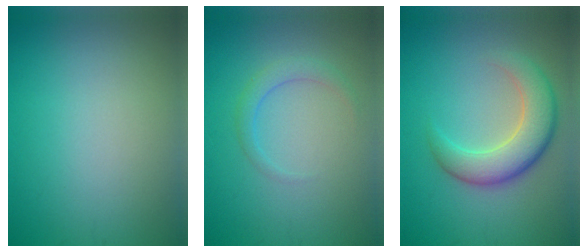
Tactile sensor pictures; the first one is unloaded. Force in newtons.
{"total": 1.7, "press": 1.7, "slide": 0.1}
{"total": 5.8, "press": 5.8, "slide": 0.4}